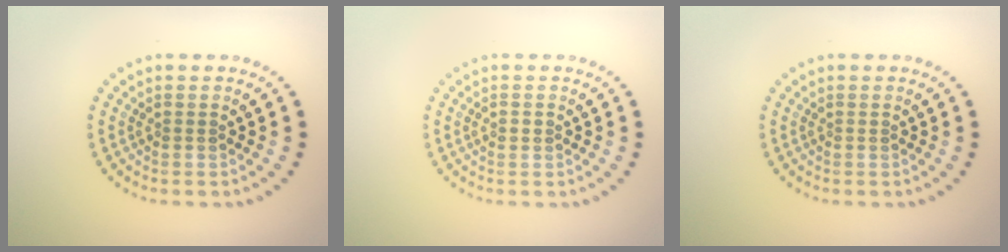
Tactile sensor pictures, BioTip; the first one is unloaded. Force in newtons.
{"total": 0.9, "press": 0.9, "slide": 0.2}
{"total": 0.0}